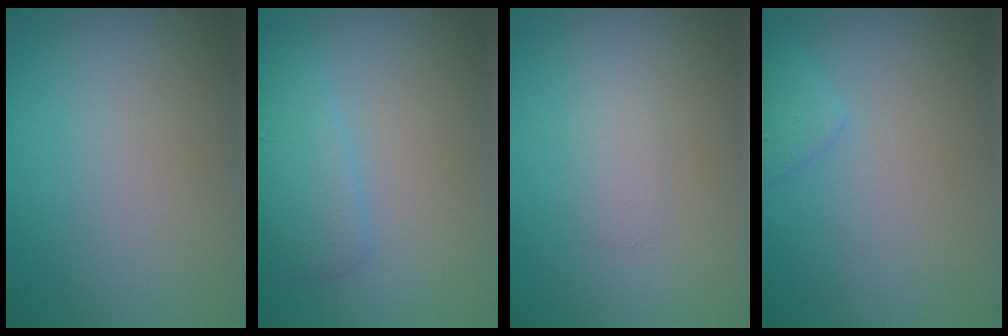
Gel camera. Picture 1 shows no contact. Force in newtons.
{"total": 2.6, "press": 2.6, "slide": 0.1}
{"total": 1.0, "press": 1.0, "slide": 0.0}
{"total": 1.4, "press": 1.4, "slide": 0.1}